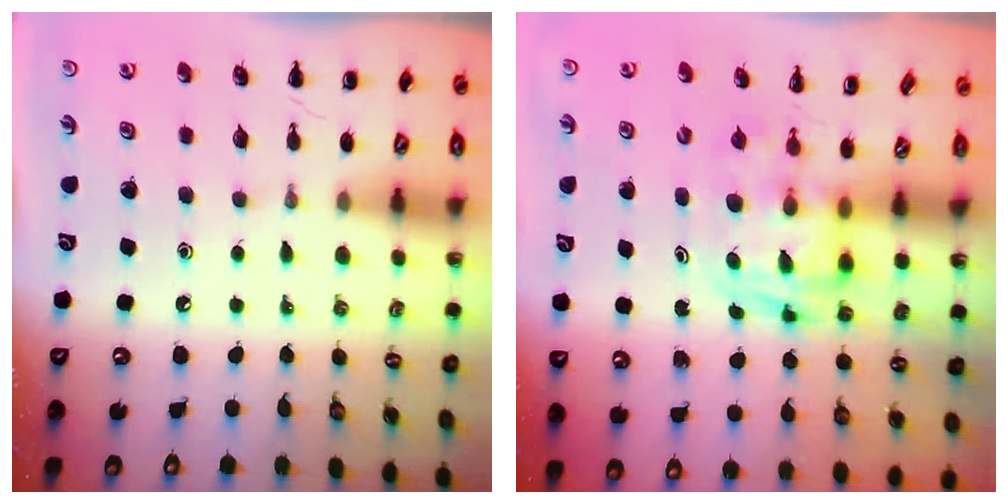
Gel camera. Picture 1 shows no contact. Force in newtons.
{"total": 2.7, "press": 2.7, "slide": 0.5}